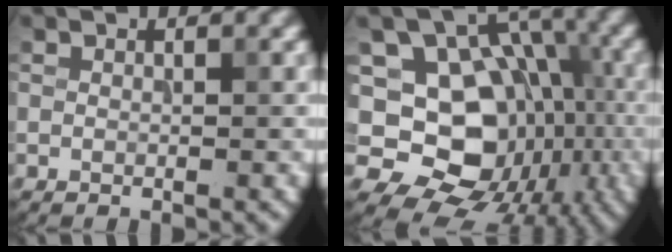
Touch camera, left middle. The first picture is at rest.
{"total": 13.6, "force": [-2.6, 10.5, 8.2], "torque": [-0.114, 0.008, -0.050]}